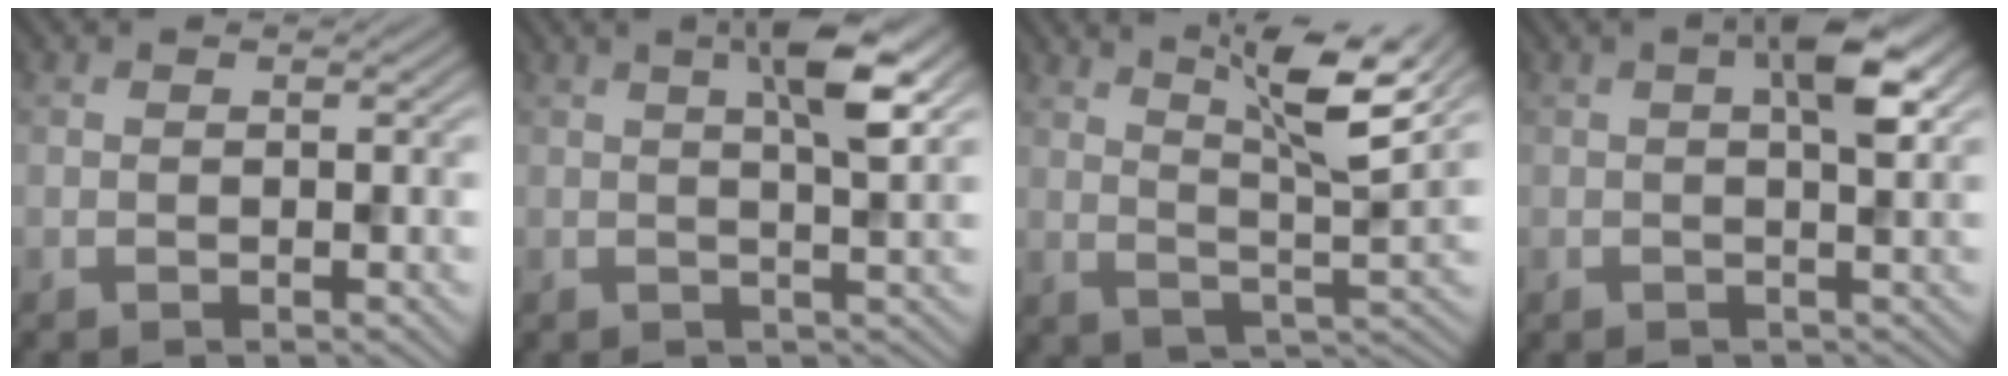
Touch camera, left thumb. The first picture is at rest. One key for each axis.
{"total": 5.1, "fx": 1.9, "fy": 0.7, "fz": 4.6, "tx": -0.078, "ty": 0.009, "tz": 0.030}
{"total": 8.6, "fx": 5.3, "fy": 1.6, "fz": 6.5, "tx": -0.106, "ty": -0.001, "tz": 0.086}
{"total": 4.4, "fx": 1.1, "fy": 1.2, "fz": 4.1, "tx": -0.063, "ty": 0.008, "tz": 0.011}